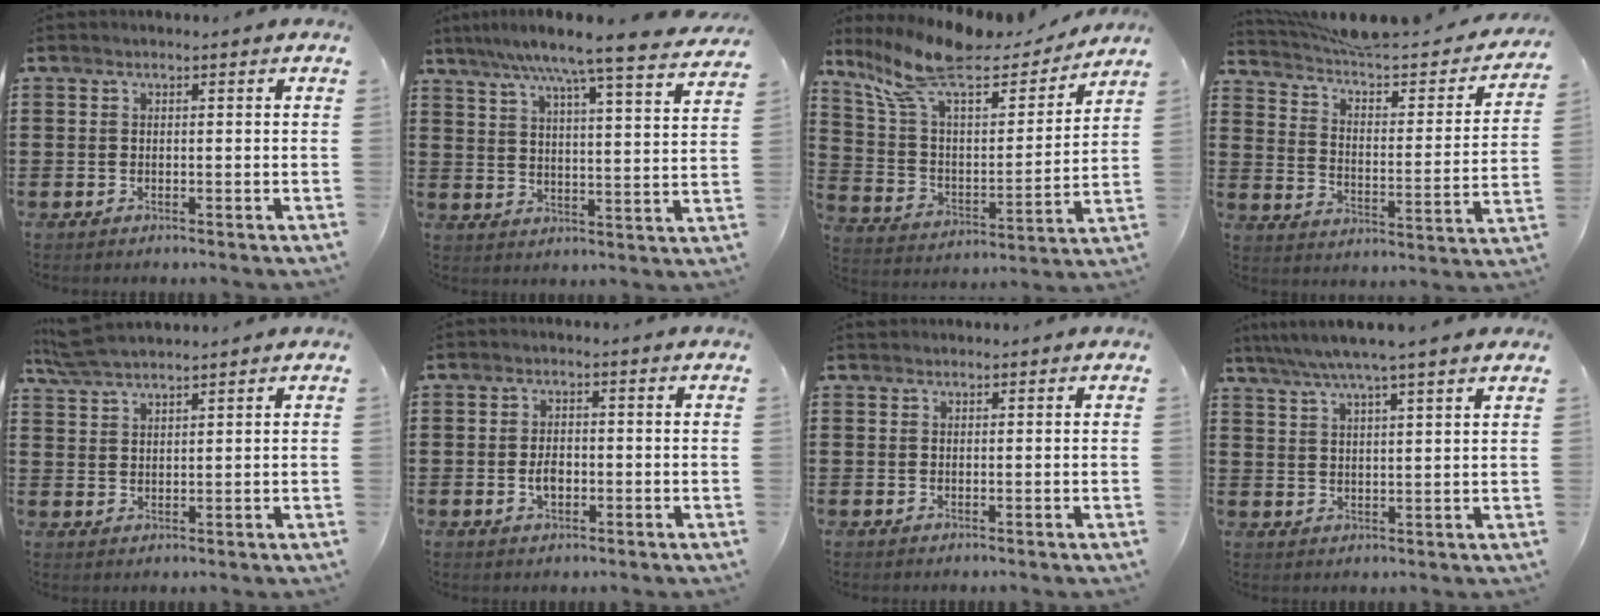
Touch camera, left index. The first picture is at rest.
{"total": 7.9, "force": [6.7, -0.8, 4.0], "torque": [-0.096, -0.045, 0.108]}
{"total": 12.0, "force": [9.5, 3.4, 6.5], "torque": [-0.165, -0.050, 0.167]}
{"total": 5.8, "force": [5.3, 0.7, 2.4], "torque": [-0.074, -0.047, 0.086]}
{"total": 4.2, "force": [3.9, 0.4, 1.6], "torque": [-0.044, -0.007, 0.073]}
{"total": 2.8, "force": [-0.4, 1.5, 2.3], "torque": [-0.044, 0.002, -0.008]}
{"total": 0.5, "force": [0.5, 0.3, 0.0], "torque": [-0.002, 0.001, 0.010]}
{"total": 5.2, "force": [4.2, -0.5, 2.9], "torque": [-0.068, -0.016, 0.073]}